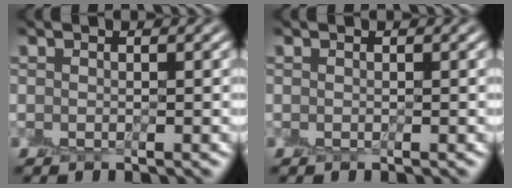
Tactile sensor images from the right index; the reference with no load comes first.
{"total": 0.0}